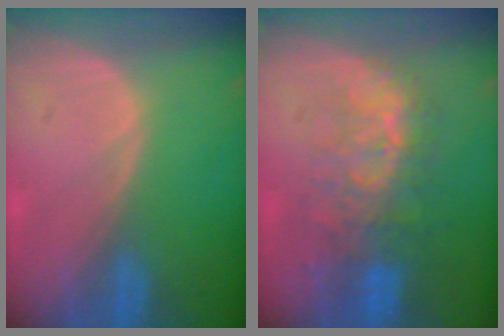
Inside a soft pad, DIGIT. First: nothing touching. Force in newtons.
{"total": 9.8, "press": 8.4, "slide": 5.0}